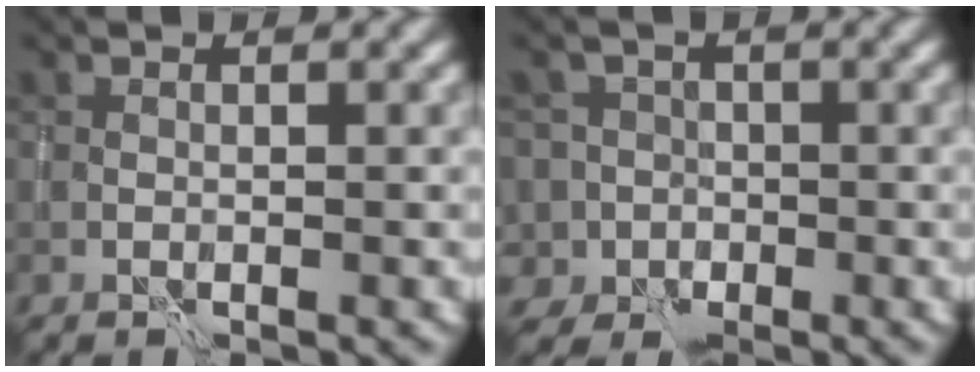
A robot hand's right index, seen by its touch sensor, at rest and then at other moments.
{"total": 6.3, "force": [-2.5, 5.6, 1.2], "torque": [-0.012, 0.001, -0.077]}